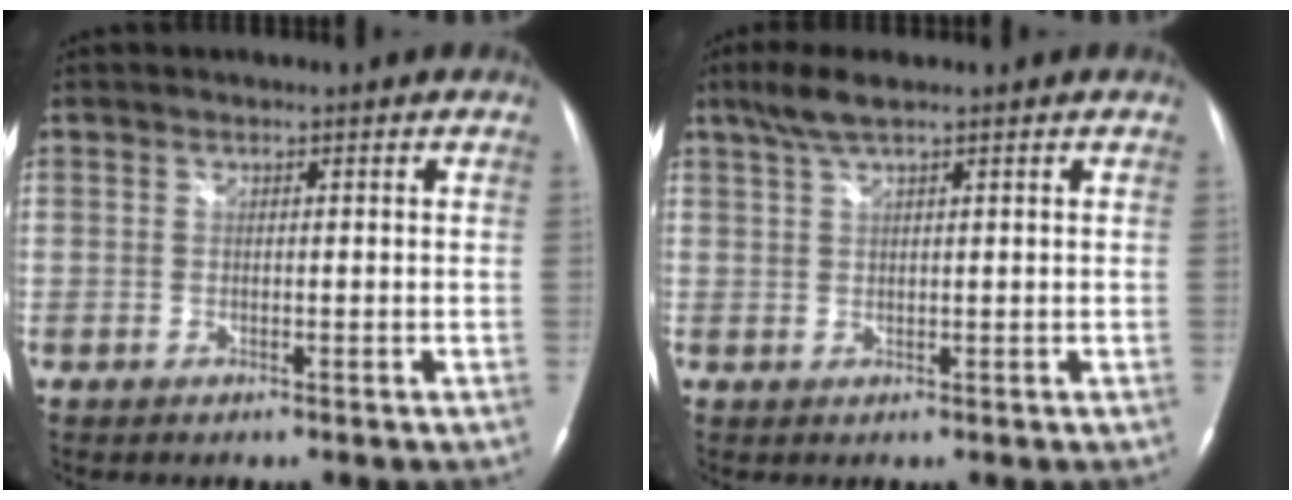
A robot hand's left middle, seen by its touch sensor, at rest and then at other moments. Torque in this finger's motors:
{"motor_torque": [0.40, -0.25, 0.02, 0.03]}